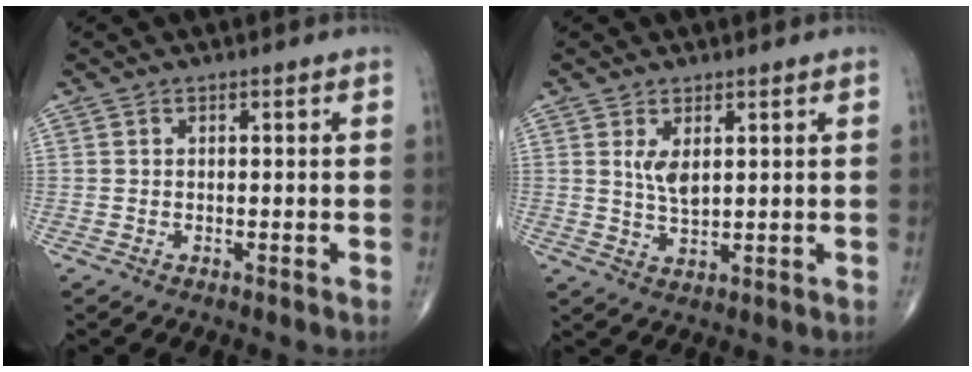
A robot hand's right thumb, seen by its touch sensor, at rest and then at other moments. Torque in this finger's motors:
{"motor_torque": [0.81, 0.38, 0.17, 0.17, 0.03]}